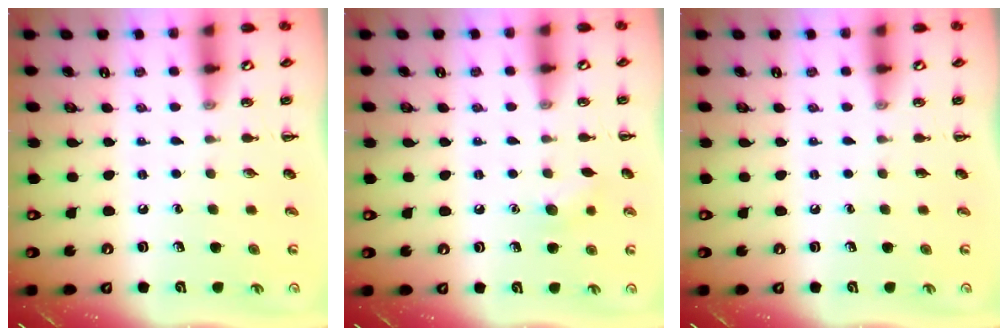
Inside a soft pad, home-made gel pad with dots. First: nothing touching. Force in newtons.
{"total": 6.2, "press": 5.9, "slide": 1.7}
{"total": 0.0}